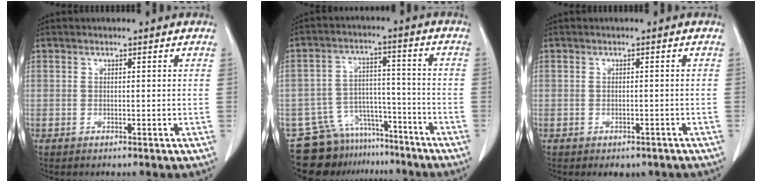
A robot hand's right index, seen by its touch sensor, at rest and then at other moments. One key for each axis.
{"total": 10.8, "fx": -9.3, "fy": 5.6, "fz": 0.4, "tx": -0.002, "ty": 0.049, "tz": -0.145}
{"total": 2.8, "fx": -2.1, "fy": 1.7, "fz": 0.8, "tx": -0.002, "ty": 0.000, "tz": -0.024}